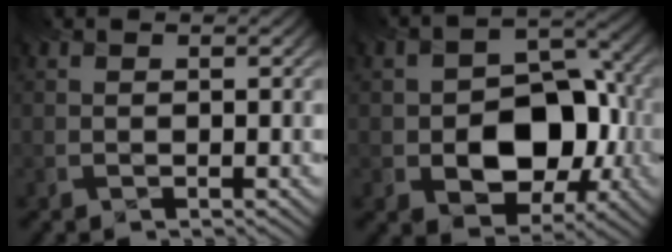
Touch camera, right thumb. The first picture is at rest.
{"total": 11.0, "force": [-2.3, 7.7, 7.5], "torque": [-0.110, -0.005, -0.039]}